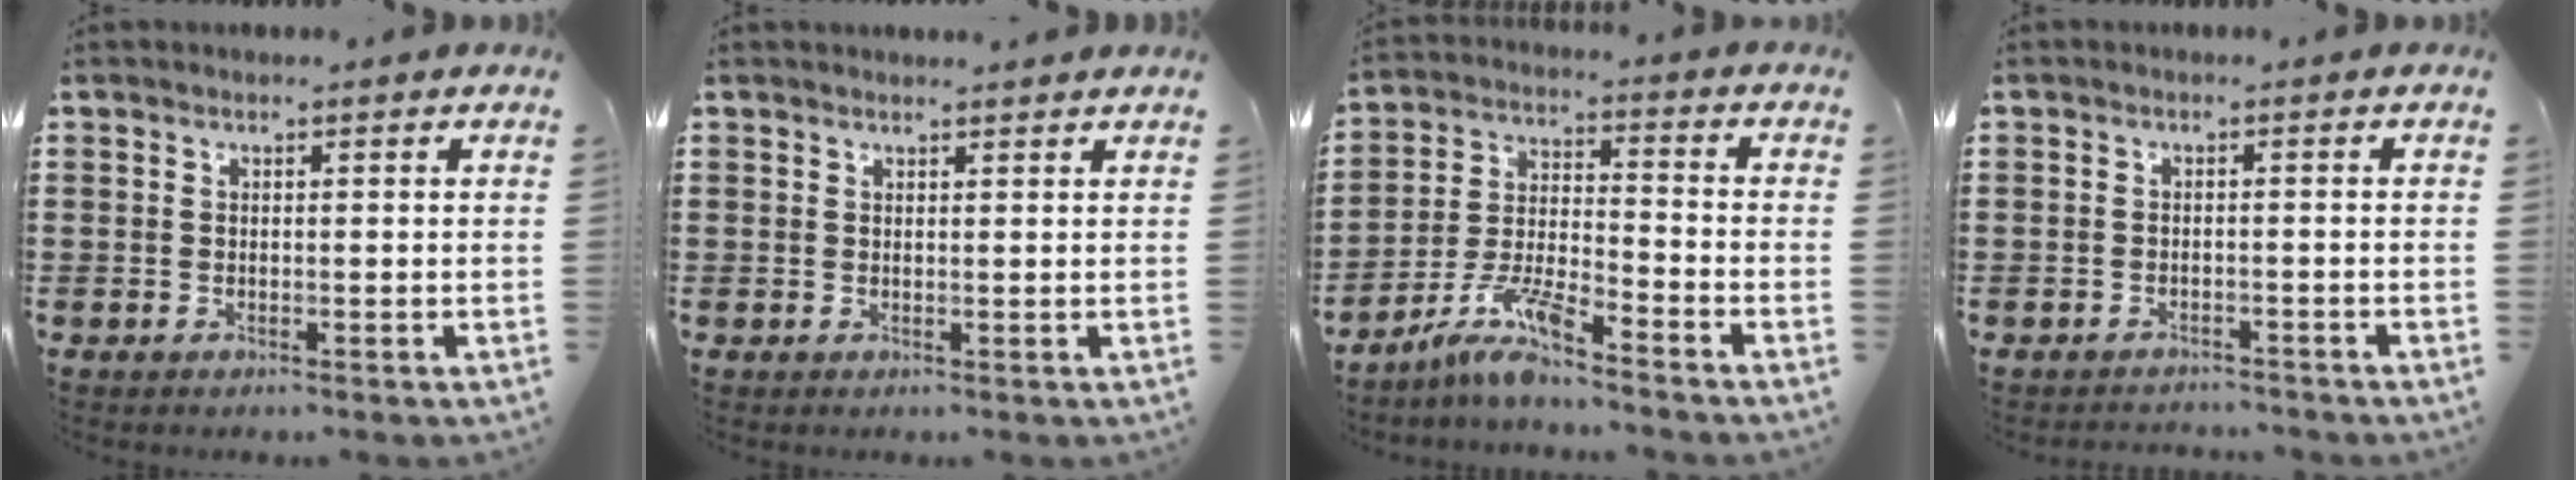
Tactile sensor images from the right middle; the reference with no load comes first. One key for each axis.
{"total": 0.8, "fx": 0.8, "fy": 0.0, "fz": 0.1, "tx": 0.004, "ty": -0.005, "tz": 0.014}
{"total": 8.0, "fx": -6.9, "fy": 0.6, "fz": 4.2, "tx": -0.091, "ty": -0.002, "tz": -0.133}
{"total": 1.7, "fx": -1.7, "fy": 0.2, "fz": -0.2, "tx": -0.001, "ty": 0.003, "tz": -0.039}